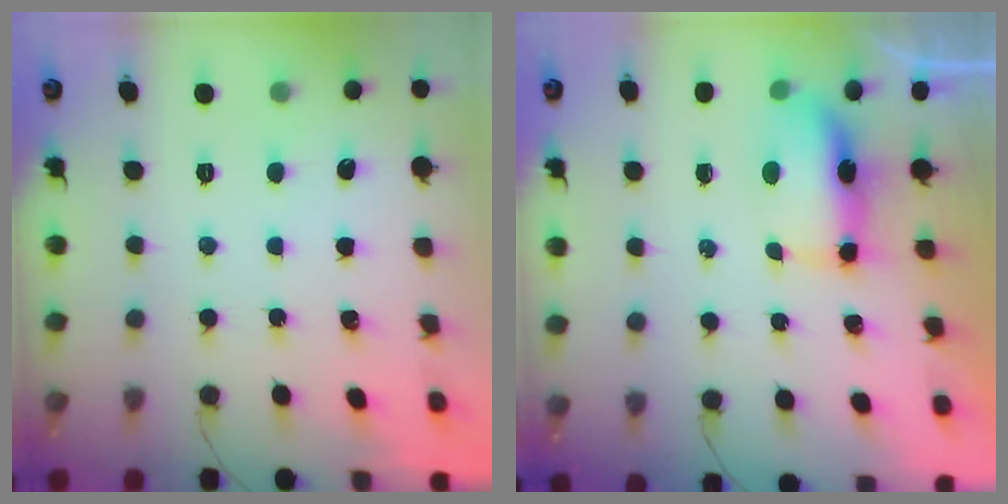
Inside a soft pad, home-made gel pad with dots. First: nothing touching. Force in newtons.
{"total": 6.9, "press": 6.8, "slide": 1.2}